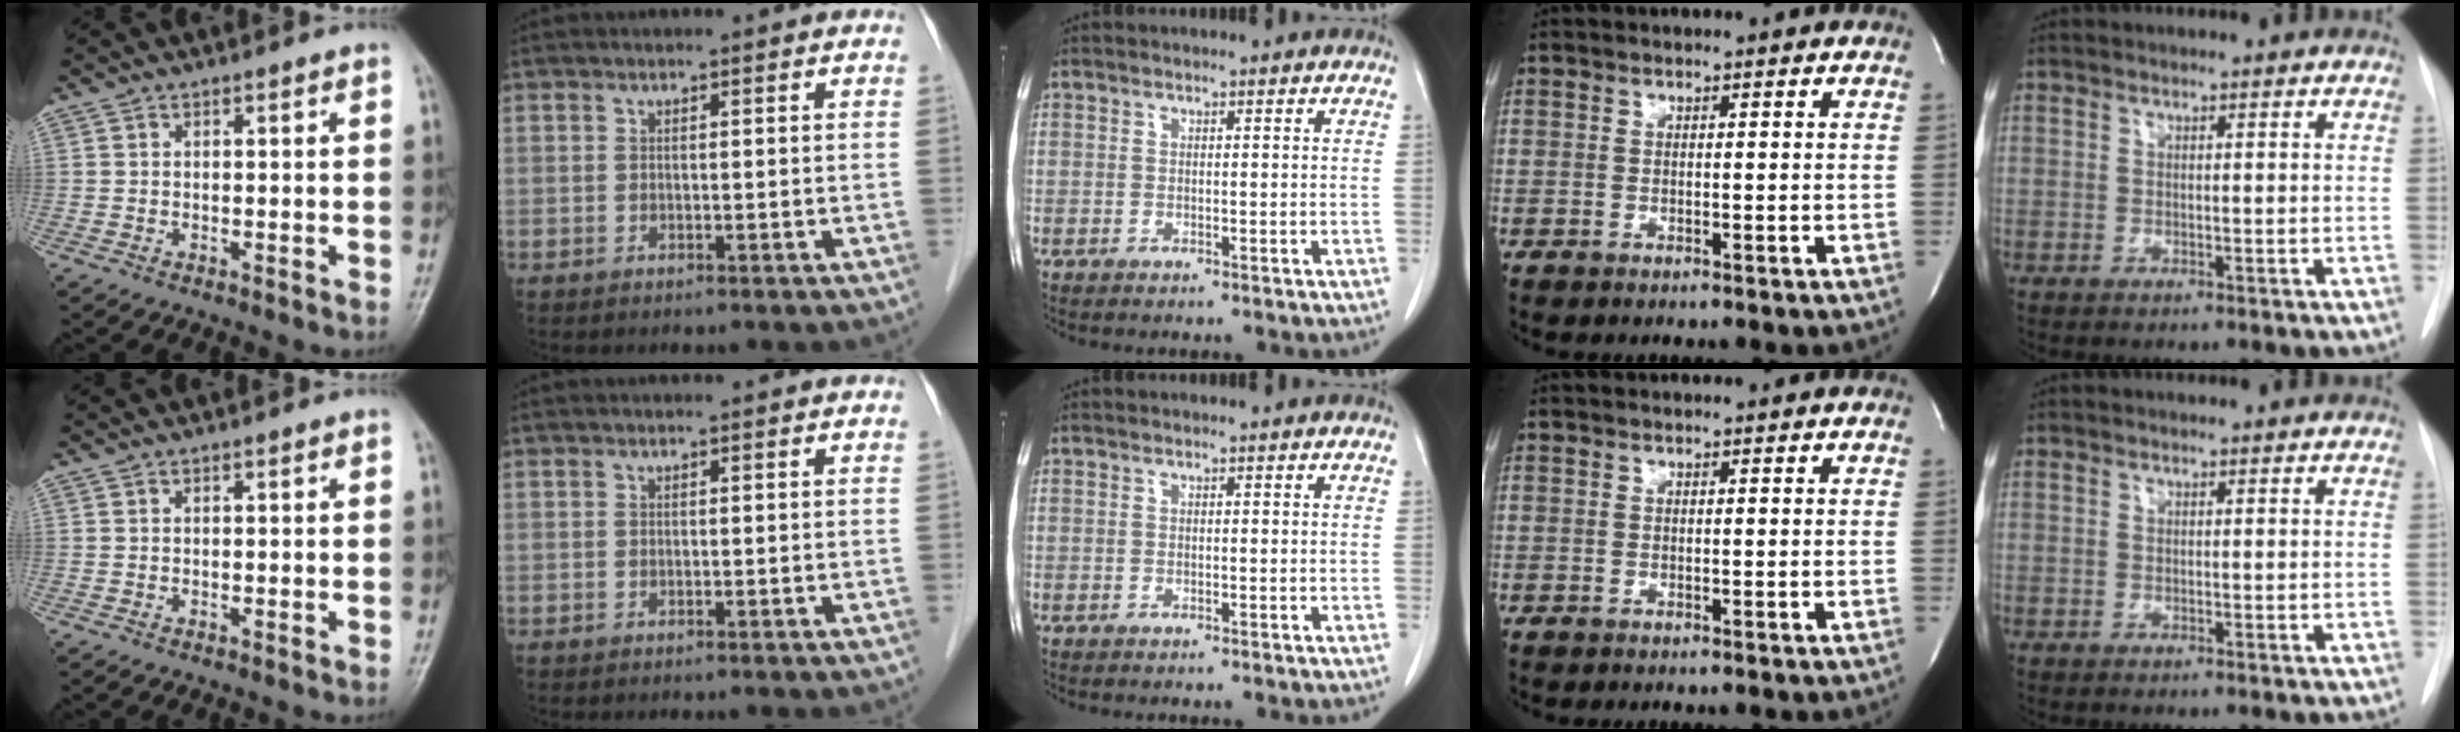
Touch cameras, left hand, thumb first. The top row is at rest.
{}